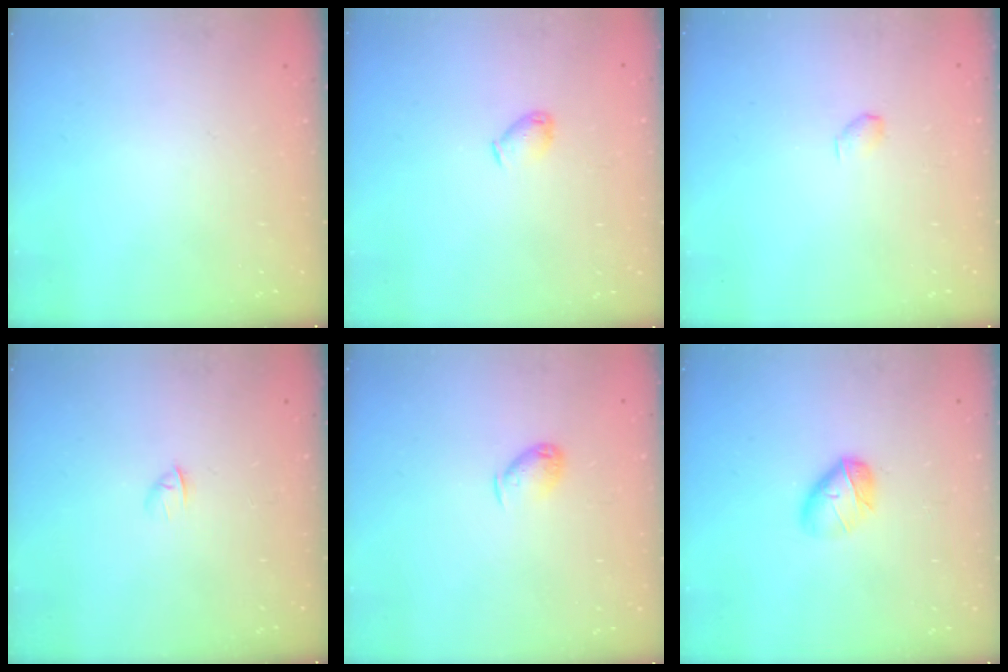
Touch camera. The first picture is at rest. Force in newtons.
{"total": 4.1, "press": 4.1, "slide": 0.7}
{"total": 2.9, "press": 2.9, "slide": 0.5}
{"total": 2.8, "press": 2.7, "slide": 0.7}
{"total": 6.2, "press": 6.1, "slide": 1.3}
{"total": 7.2, "press": 7.1, "slide": 1.1}